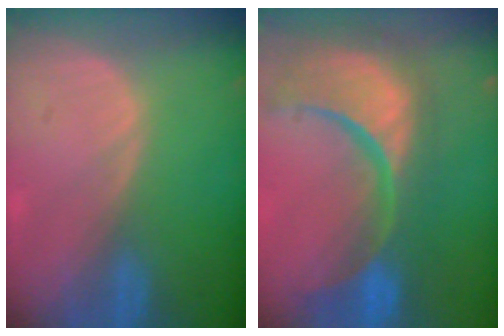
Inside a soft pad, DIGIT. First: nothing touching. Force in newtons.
{"total": 15.5, "press": 12.2, "slide": 9.6}